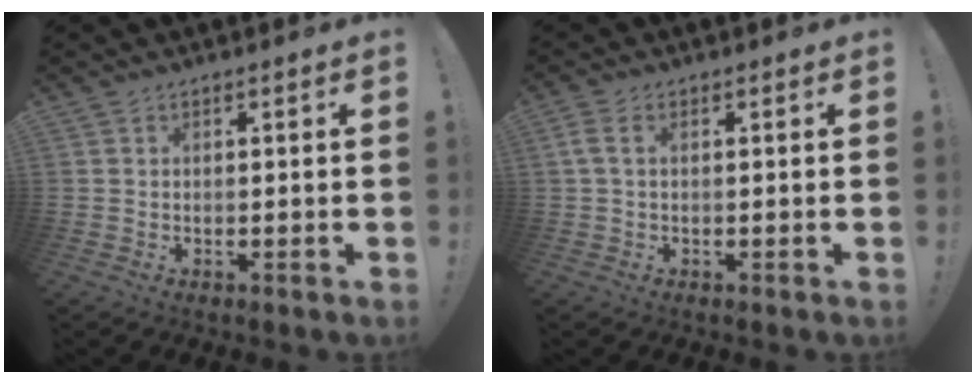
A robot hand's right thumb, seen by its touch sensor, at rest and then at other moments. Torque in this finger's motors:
{"motor_torque": [0.11, -0.28, 0.40, -0.08, 0.06]}